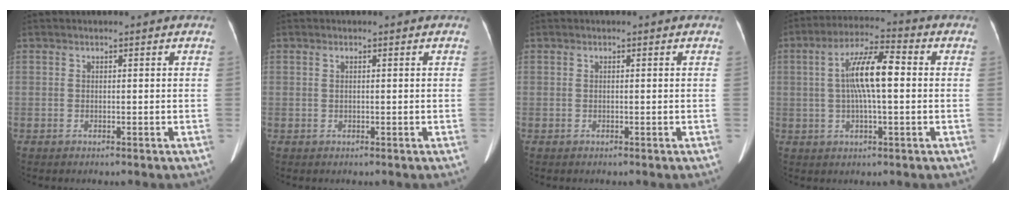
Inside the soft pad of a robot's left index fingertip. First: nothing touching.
{"total": 0.5, "force": [0.2, 0.1, 0.5], "torque": [-0.016, 0.001, 0.006]}
{"total": 0.0}
{"total": 9.4, "force": [0.7, 1.8, 9.2], "torque": [-0.174, 0.020, 0.009]}